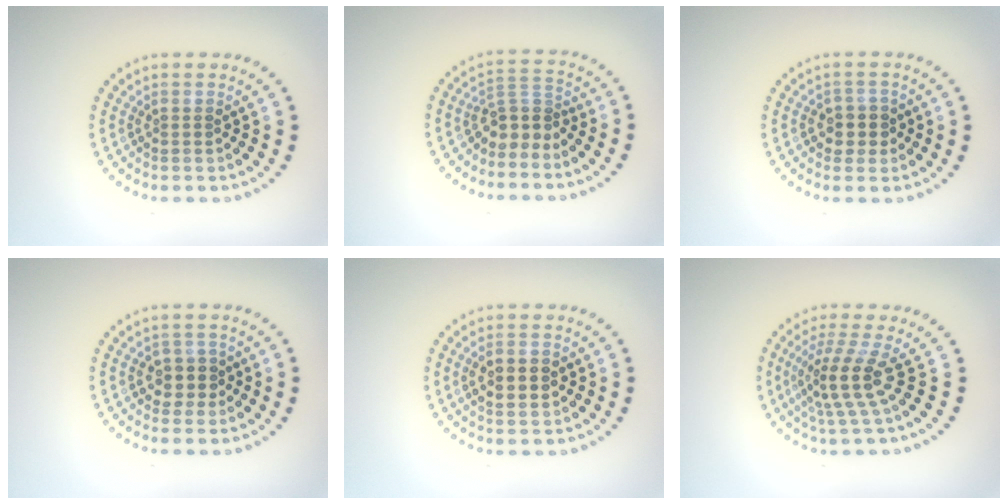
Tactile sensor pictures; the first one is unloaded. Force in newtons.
{"total": 2.9, "press": 1.9, "slide": 2.1}
{"total": 2.3, "press": 2.1, "slide": 1.0}
{"total": 2.3, "press": 2.0, "slide": 1.2}
{"total": 2.6, "press": 2.6, "slide": 0.0}
{"total": 3.8, "press": 2.8, "slide": 2.6}